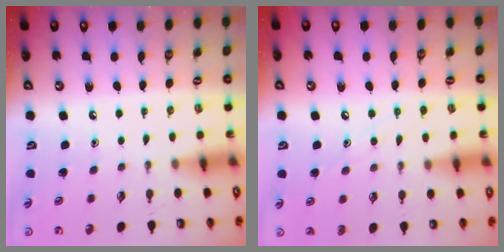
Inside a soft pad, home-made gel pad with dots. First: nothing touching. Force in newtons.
{"total": 7.3, "press": 7.3, "slide": 0.4}